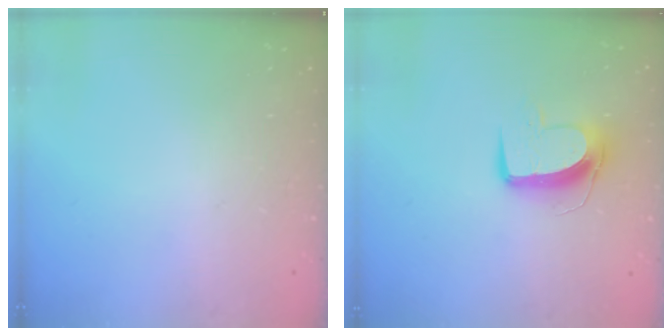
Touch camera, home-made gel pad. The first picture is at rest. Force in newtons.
{"total": 9.8, "press": 9.7, "slide": 0.7}